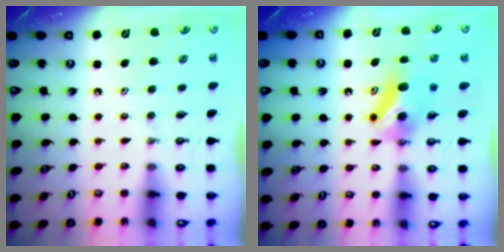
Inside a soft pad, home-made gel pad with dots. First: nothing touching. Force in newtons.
{"total": 7.9, "press": 5.4, "slide": 5.7}